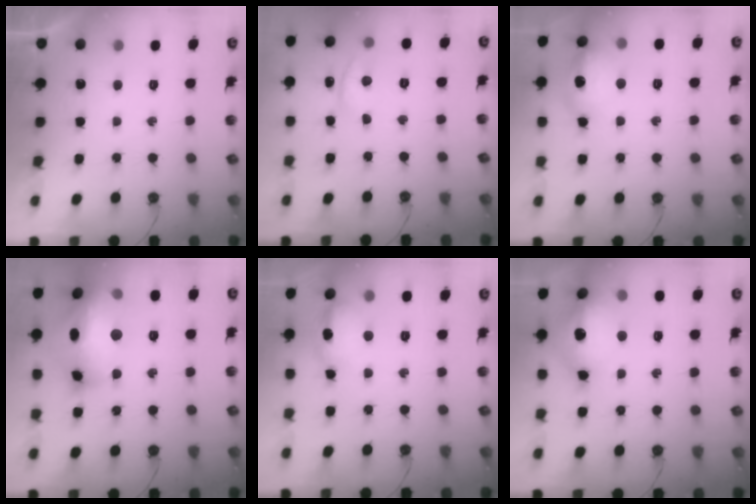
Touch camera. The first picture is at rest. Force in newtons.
{"total": 3.8, "press": 3.8, "slide": 0.4}
{"total": 14.4, "press": 14.4, "slide": 1.1}
{"total": 24.0, "press": 23.9, "slide": 2.5}
{"total": 13.3, "press": 13.2, "slide": 1.8}
{"total": 20.5, "press": 18.0, "slide": 9.9}